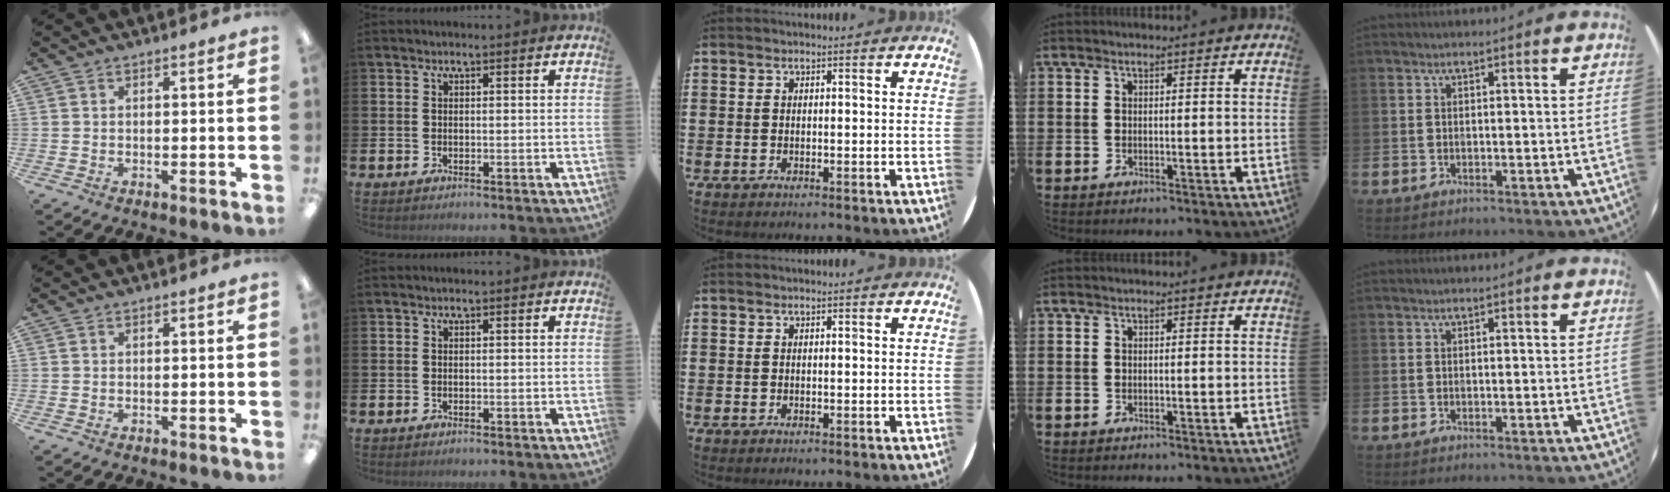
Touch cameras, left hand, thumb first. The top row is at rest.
{}